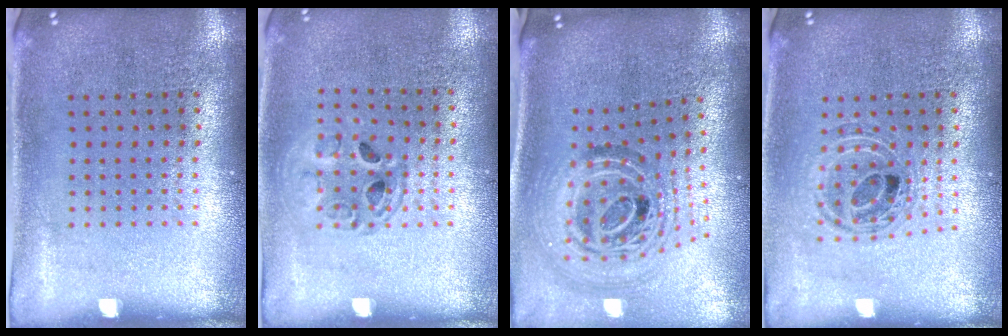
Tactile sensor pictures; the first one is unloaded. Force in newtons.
{"total": 1.3, "press": 1.3, "slide": 0.4}
{"total": 2.1, "press": 1.7, "slide": 1.3}
{"total": 0.5, "press": 0.5, "slide": 0.2}